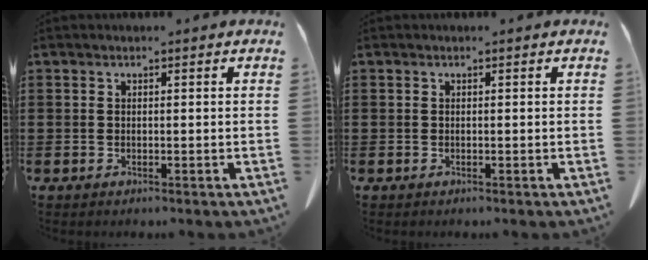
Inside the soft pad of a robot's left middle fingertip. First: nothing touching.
{"total": 0.0}